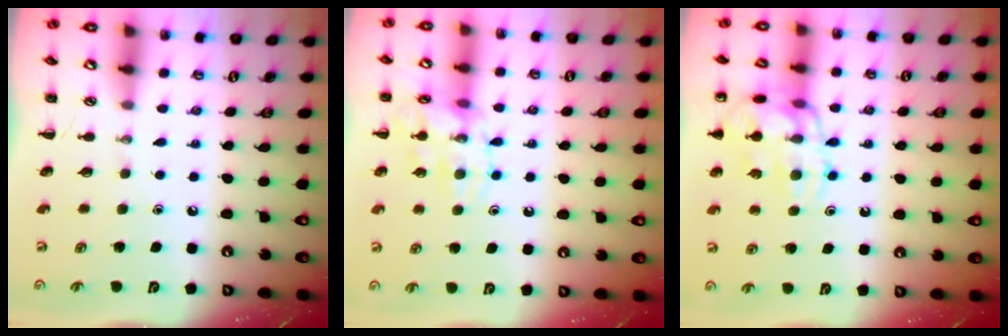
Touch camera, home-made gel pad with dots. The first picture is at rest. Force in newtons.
{"total": 13.1, "press": 13.0, "slide": 1.1}
{"total": 15.6, "press": 15.4, "slide": 2.1}